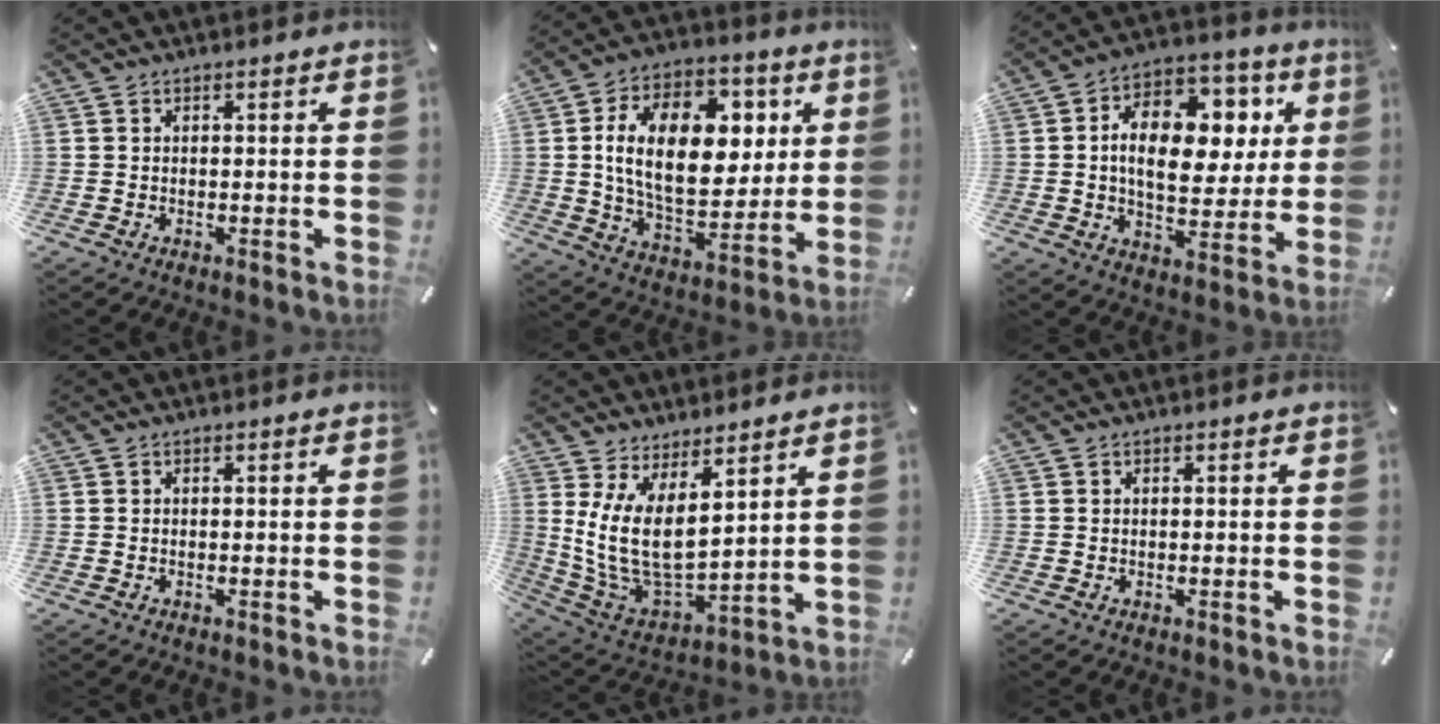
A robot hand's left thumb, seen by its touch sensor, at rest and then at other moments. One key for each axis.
{"total": 21.1, "fx": 4.2, "fy": 13.4, "fz": 15.9, "tx": -0.271, "ty": 0.004, "tz": 0.071}
{"total": 16.5, "fx": 3.3, "fy": 10.8, "fz": 12.1, "tx": -0.191, "ty": -0.005, "tz": 0.061}
{"total": 0.0}
{"total": 12.9, "fx": 4.6, "fy": 6.7, "fz": 10.0, "tx": -0.223, "ty": -0.046, "tz": 0.095}
{"total": 0.0}